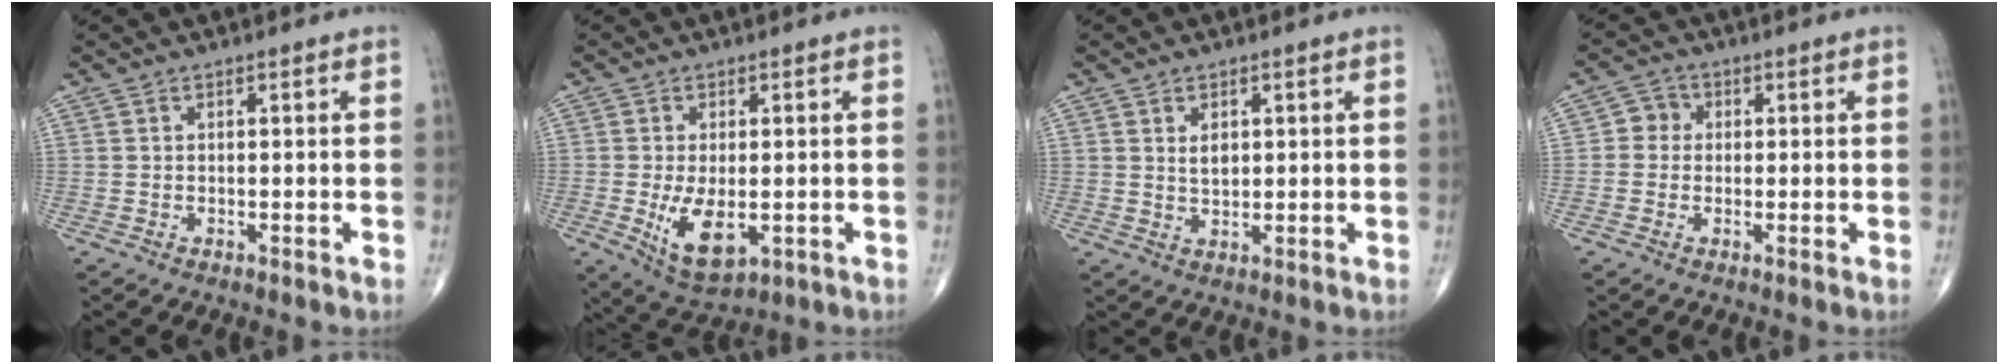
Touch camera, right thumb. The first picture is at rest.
{"total": 8.7, "force": [-1.5, 4.4, 7.3], "torque": [-0.124, -0.018, -0.013]}
{"total": 3.0, "force": [1.0, 1.8, 2.1], "torque": [-0.028, -0.009, 0.019]}
{"total": 3.3, "force": [0.2, 3.1, 1.1], "torque": [0.004, 0.009, -0.006]}